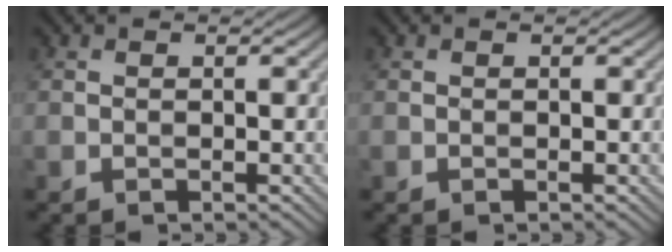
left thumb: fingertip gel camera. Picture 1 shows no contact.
{"total": 0.0}